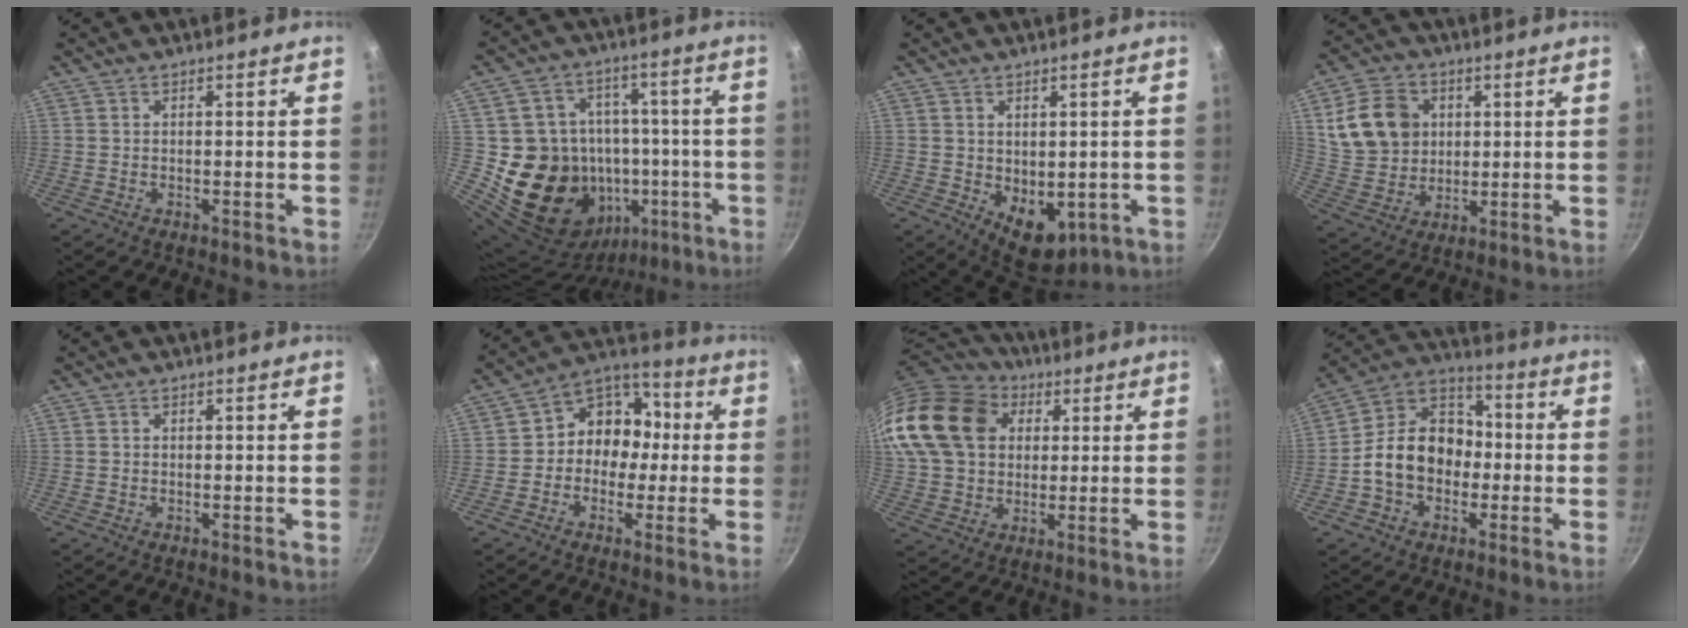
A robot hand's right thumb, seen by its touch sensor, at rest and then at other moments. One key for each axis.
{"total": 21.7, "fx": -3.7, "fy": 19.0, "fz": 9.8, "tx": -0.126, "ty": 0.050, "tz": -0.036}
{"total": 8.1, "fx": -1.0, "fy": 5.6, "fz": 5.9, "tx": -0.056, "ty": -0.013, "tz": 0.005}
{"total": 13.4, "fx": 3.5, "fy": 10.8, "fz": 7.1, "tx": -0.113, "ty": -0.004, "tz": 0.074}
{"total": 0.0}
{"total": 11.4, "fx": -0.4, "fy": 9.7, "fz": 6.0, "tx": -0.034, "ty": 0.040, "tz": -0.028}
{"total": 22.1, "fx": 6.2, "fy": 16.9, "fz": 12.9, "tx": -0.245, "ty": 0.022, "tz": 0.110}
{"total": 14.6, "fx": -2.4, "fy": 11.4, "fz": 8.9, "tx": -0.108, "ty": 0.046, "tz": -0.060}